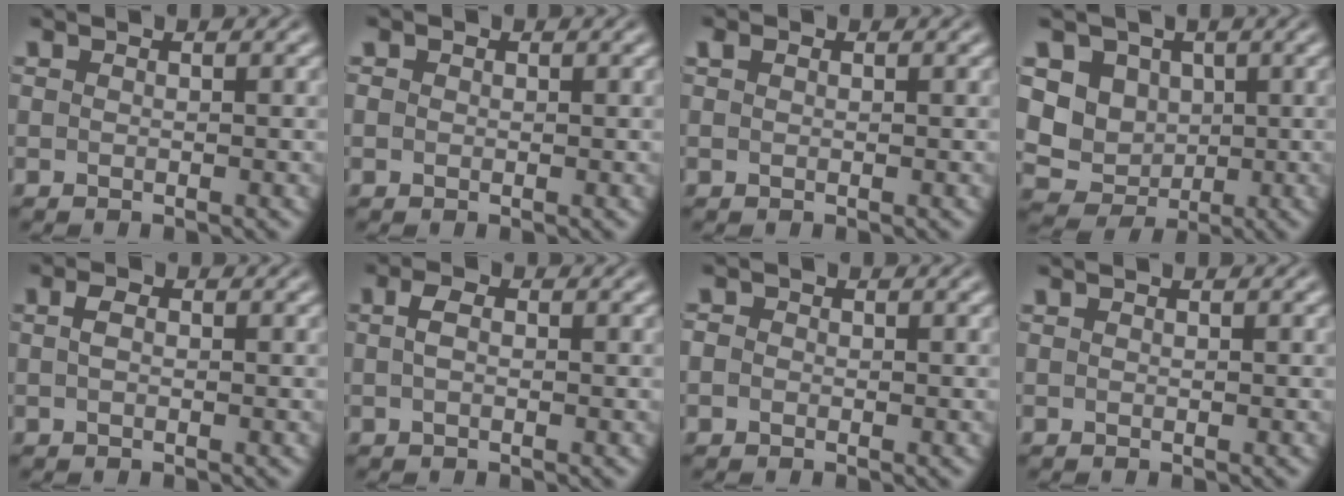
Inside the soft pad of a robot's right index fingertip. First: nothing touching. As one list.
[{"total": 1.0, "force": [0.1, 0.9, 0.4], "torque": [-0.012, -0.007, 0.005]}, {"total": 0.5, "force": [0.4, 0.2, 0.3], "torque": [-0.003, 0.000, 0.011]}, {"total": 12.0, "force": [0.0, 11.1, 4.6], "torque": [-0.140, -0.047, 0.007]}, {"total": 0.7, "force": [-0.1, -0.2, 0.7], "torque": [-0.010, -0.004, 0.001]}, {"total": 1.0, "force": [-0.1, 0.0, 1.0], "torque": [-0.019, -0.003, 0.001]}, {"total": 1.4, "force": [-0.4, 1.3, 0.5], "torque": [-0.016, -0.006, -0.008]}, {"total": 0.0}]